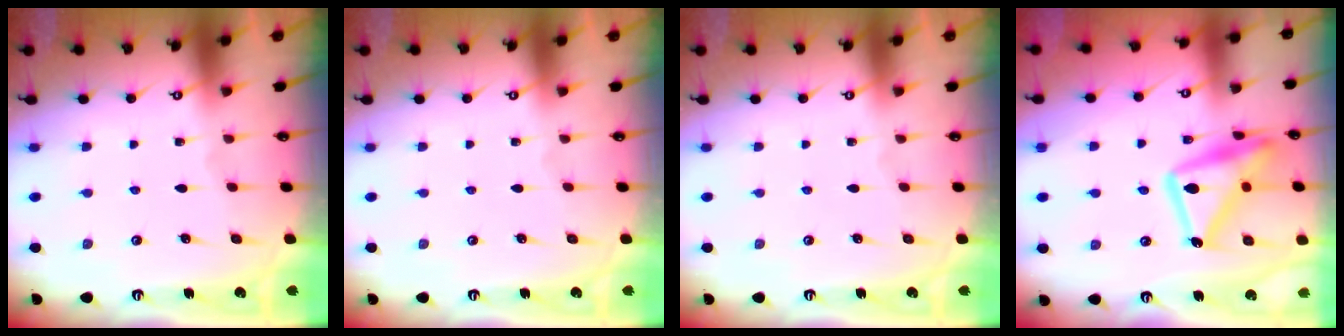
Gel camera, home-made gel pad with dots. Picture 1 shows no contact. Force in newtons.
{"total": 0.0}
{"total": 0.0}
{"total": 18.2, "press": 18.2, "slide": 1.2}